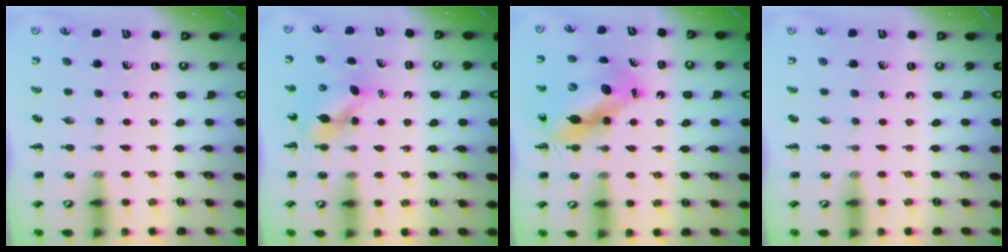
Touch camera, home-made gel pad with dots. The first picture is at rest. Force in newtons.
{"total": 4.5, "press": 4.4, "slide": 0.5}
{"total": 12.7, "press": 12.2, "slide": 3.2}
{"total": 0.0}